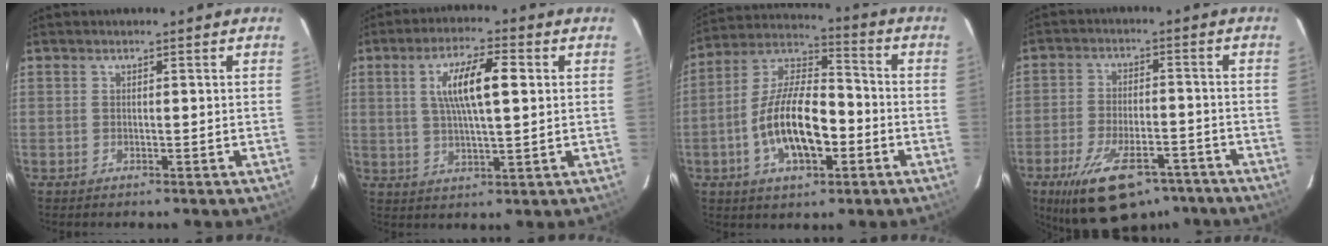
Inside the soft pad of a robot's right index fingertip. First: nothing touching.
{"total": 9.6, "force": [2.3, 2.3, 9.1], "torque": [-0.164, 0.010, 0.042]}
{"total": 15.5, "force": [-4.2, 6.7, 13.3], "torque": [-0.259, 0.010, -0.076]}
{"total": 17.4, "force": [-11.7, 7.6, 10.4], "torque": [-0.205, -0.021, -0.180]}